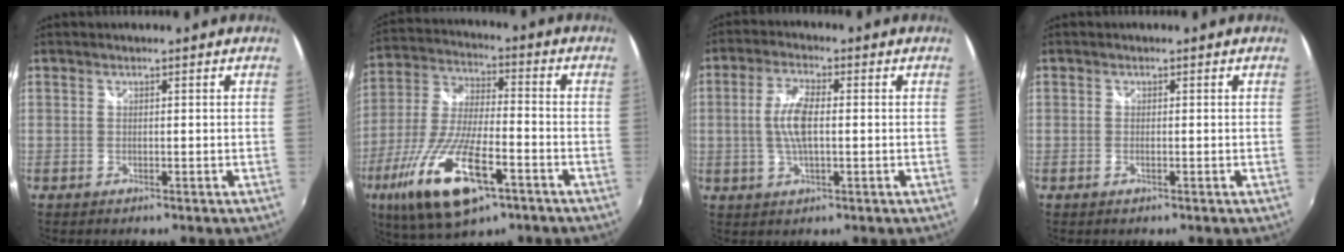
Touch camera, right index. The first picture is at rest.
{"total": 20.3, "force": [-10.1, 6.9, 16.2], "torque": [-0.339, -0.048, -0.185]}
{"total": 6.9, "force": [-0.1, 2.5, 6.4], "torque": [-0.130, 0.004, 0.000]}
{"total": 0.7, "force": [-0.2, 0.1, 0.6], "torque": [-0.013, 0.000, -0.005]}